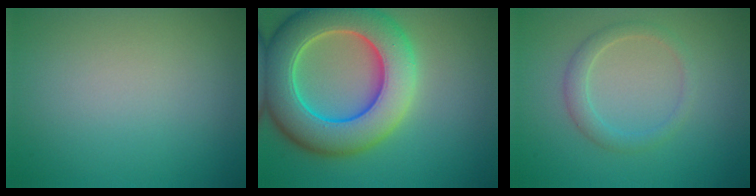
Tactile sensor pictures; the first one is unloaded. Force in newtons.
{"total": 10.9, "press": 10.9, "slide": 0.4}
{"total": 2.0, "press": 2.0, "slide": 0.1}